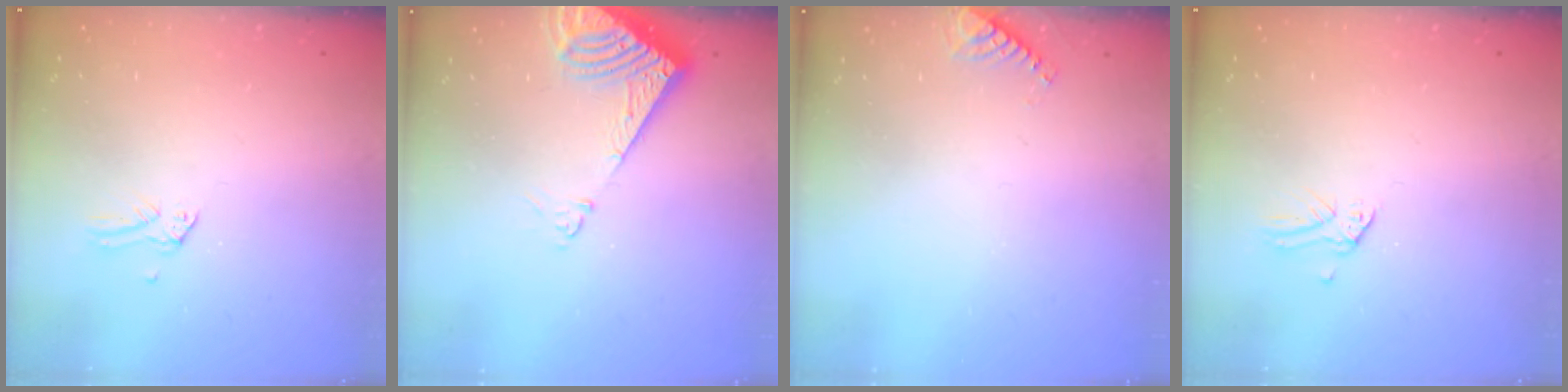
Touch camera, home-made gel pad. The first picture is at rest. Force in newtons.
{"total": 8.2, "press": 8.1, "slide": 0.6}
{"total": 7.3, "press": 7.3, "slide": 0.8}
{"total": 0.0}